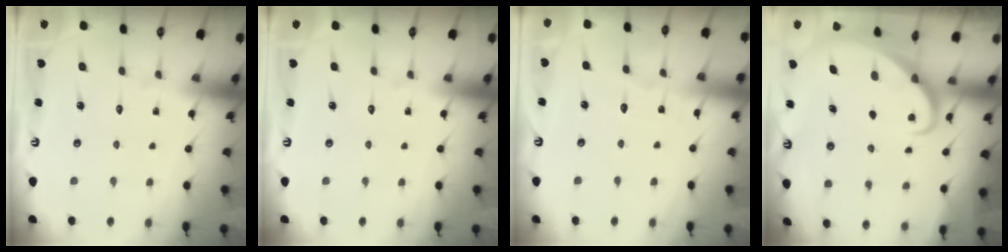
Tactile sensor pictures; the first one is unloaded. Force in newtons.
{"total": 0.0}
{"total": 2.6, "press": 2.6, "slide": 0.3}
{"total": 3.4, "press": 3.3, "slide": 0.3}